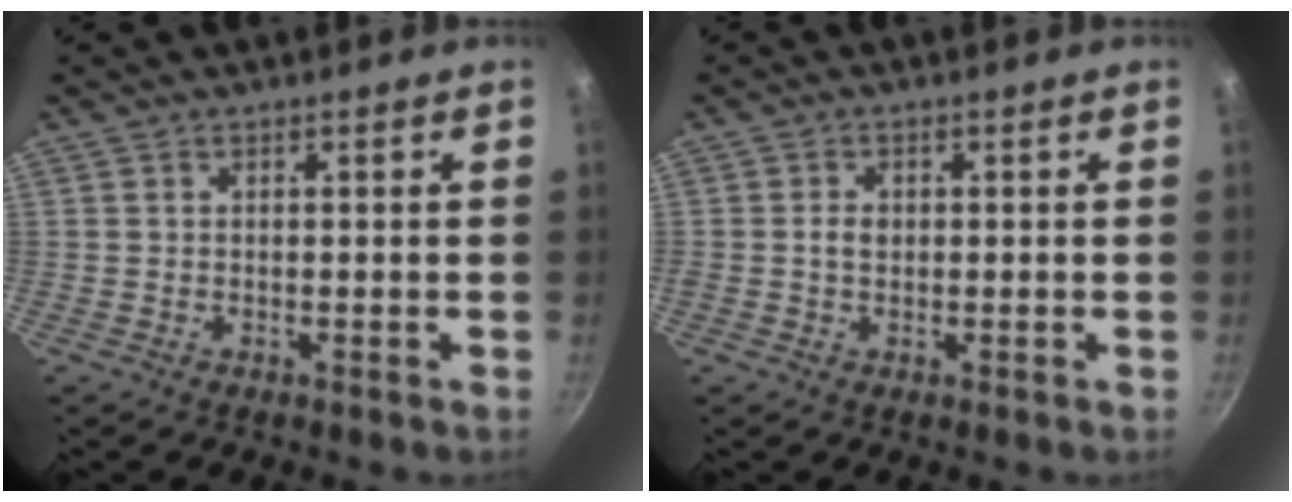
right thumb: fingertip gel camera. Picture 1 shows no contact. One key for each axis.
{"total": 2.2, "fx": 0.1, "fy": 1.7, "fz": 1.5, "tx": -0.019, "ty": 0.004, "tz": 0.001}